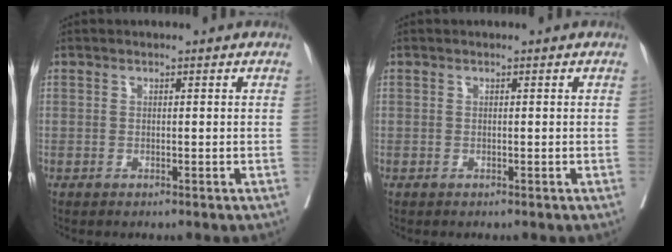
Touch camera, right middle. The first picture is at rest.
{"total": 0.0}